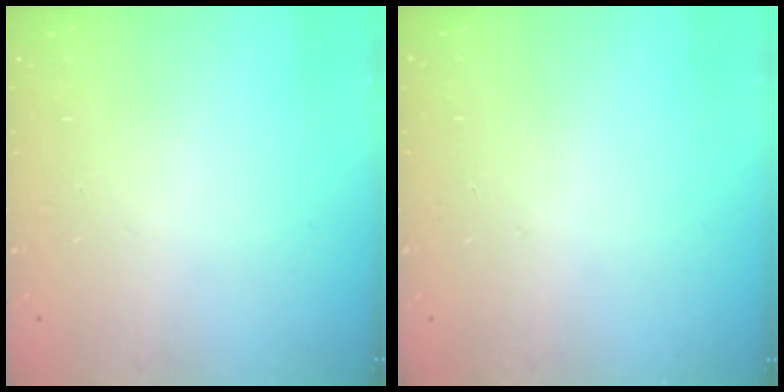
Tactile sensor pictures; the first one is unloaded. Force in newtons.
{"total": 0.0}